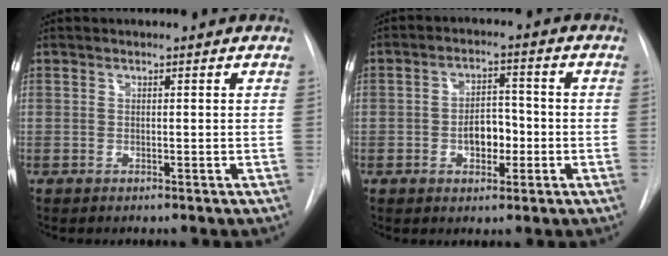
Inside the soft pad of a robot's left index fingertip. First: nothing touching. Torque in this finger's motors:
{"motor_torque": [0.26, 0.08, 0.11, 0.05]}